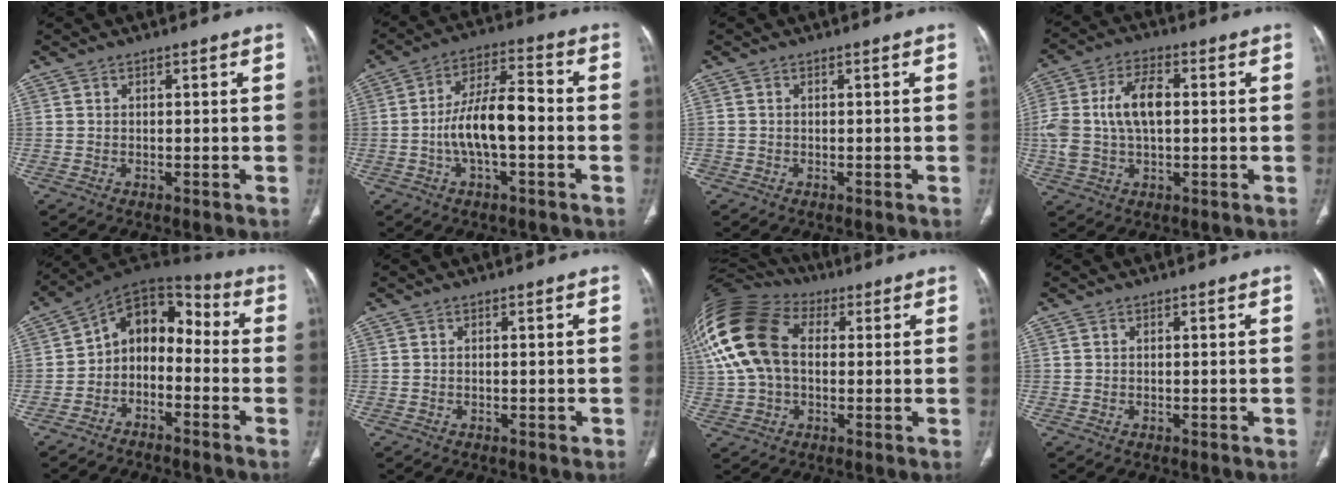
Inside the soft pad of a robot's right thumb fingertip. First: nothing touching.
{"total": 11.8, "force": [-2.1, 4.7, 10.6], "torque": [-0.193, 0.038, -0.041]}
{"total": 0.5, "force": [-0.3, 0.4, 0.0], "torque": [0.000, 0.004, -0.007]}
{"total": 11.4, "force": [0.8, 6.4, 9.4], "torque": [-0.197, 0.021, 0.016]}
{"total": 11.2, "force": [-3.2, 7.8, 7.3], "torque": [-0.079, 0.073, -0.073]}
{"total": 0.7, "force": [-0.1, 0.3, 0.6], "torque": [-0.014, 0.000, 0.001]}
{"total": 22.2, "force": [4.5, 15.0, 15.8], "torque": [-0.361, 0.046, 0.080]}
{"total": 0.0}